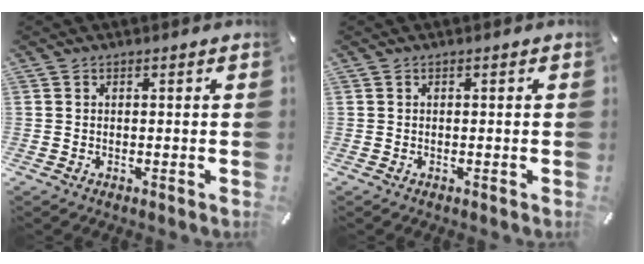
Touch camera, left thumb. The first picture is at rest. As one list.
[{"total": 0.0}]